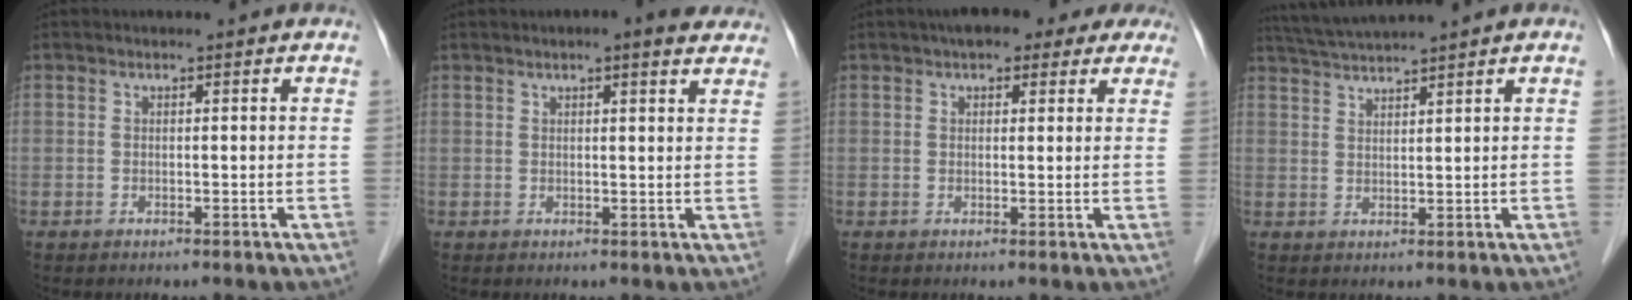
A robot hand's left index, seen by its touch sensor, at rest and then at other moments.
{"total": 5.8, "force": [4.5, 1.2, 3.4], "torque": [-0.040, 0.017, 0.048]}
{"total": 8.3, "force": [6.2, 3.6, 4.2], "torque": [-0.039, 0.028, 0.071]}
{"total": 5.3, "force": [4.8, -1.5, 1.8], "torque": [-0.038, 0.017, 0.091]}